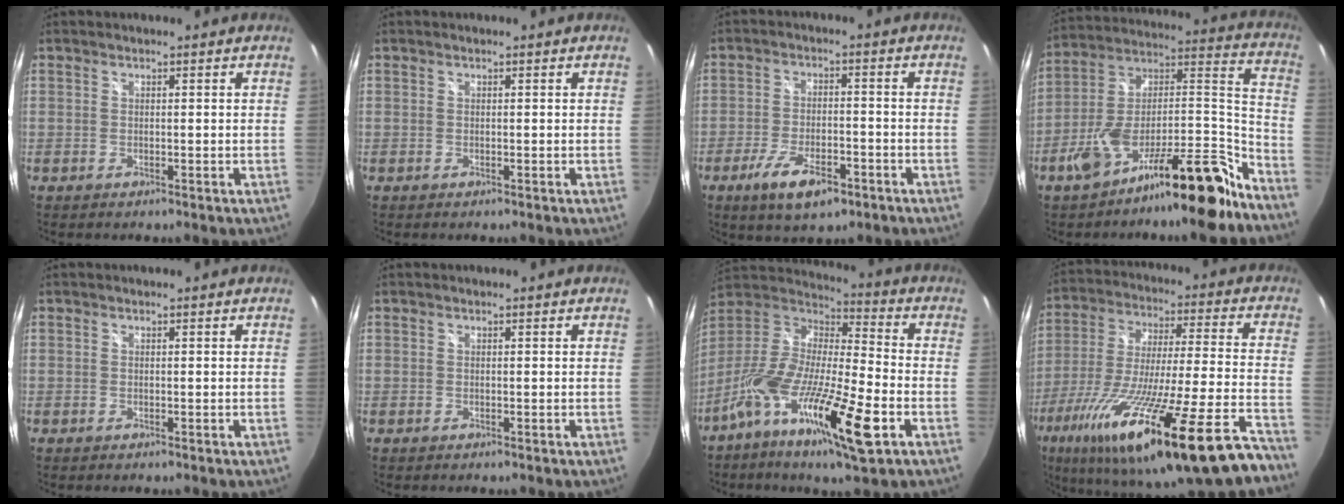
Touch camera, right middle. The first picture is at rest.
{"total": 0.0}
{"total": 9.3, "force": [-5.5, 3.5, 6.6], "torque": [-0.146, -0.018, -0.092]}
{"total": 20.8, "force": [-14.7, 4.1, 14.1], "torque": [-0.200, 0.023, -0.247]}
{"total": 0.0}
{"total": 0.0}
{"total": 20.4, "force": [-9.8, 4.3, 17.4], "torque": [-0.333, -0.043, -0.191]}
{"total": 34.1, "force": [-24.1, 1.5, 24.1], "torque": [-0.400, -0.114, -0.383]}